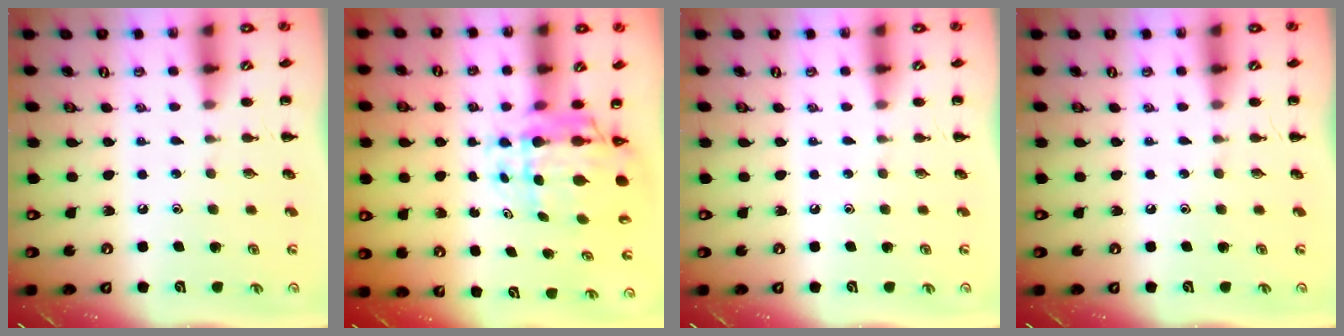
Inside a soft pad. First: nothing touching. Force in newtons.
{"total": 7.5, "press": 6.9, "slide": 2.9}
{"total": 0.0}
{"total": 0.0}